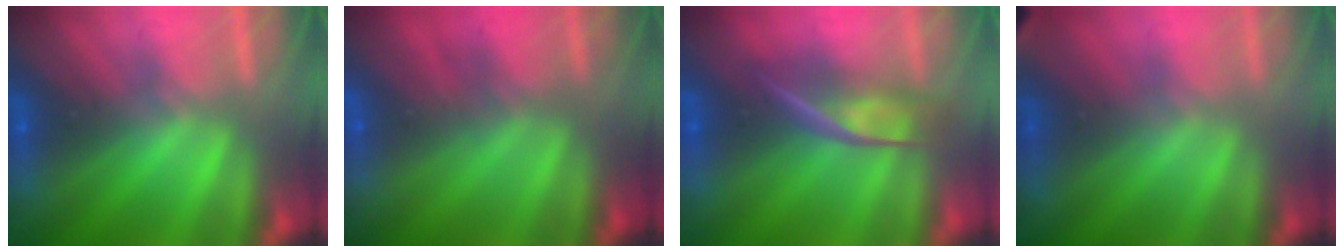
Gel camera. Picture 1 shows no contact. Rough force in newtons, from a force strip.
{"total": 1.9}
{"total": 2.4}
{"total": 2.8}